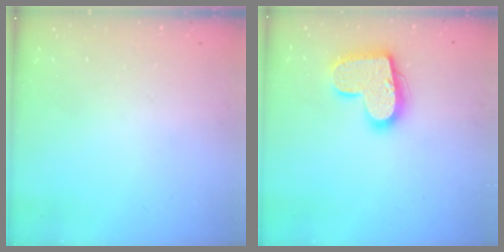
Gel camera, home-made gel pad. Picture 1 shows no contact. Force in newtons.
{"total": 16.4, "press": 16.4, "slide": 1.0}